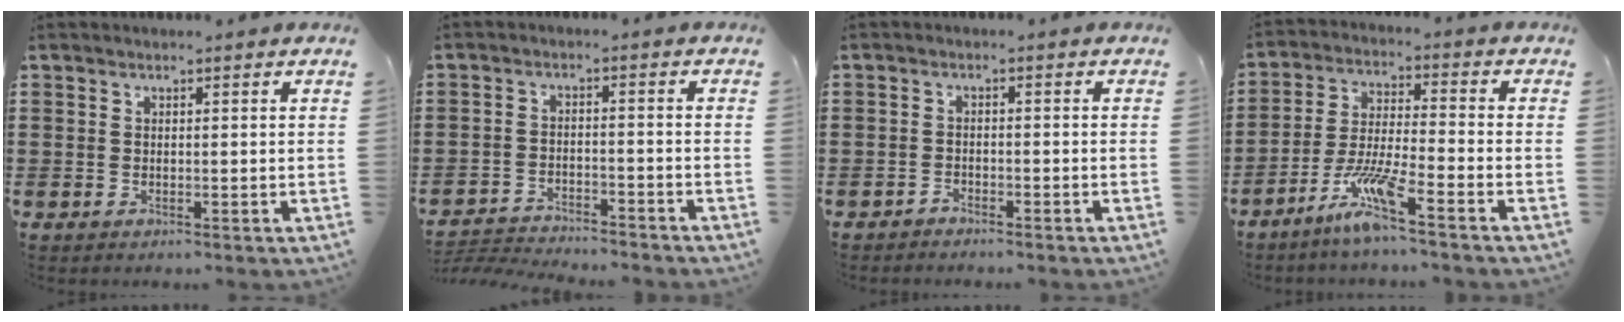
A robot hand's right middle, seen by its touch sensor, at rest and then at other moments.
{"total": 3.5, "force": [-3.5, 0.1, 0.3], "torque": [-0.017, -0.002, -0.076]}
{"total": 1.4, "force": [-1.4, 0.1, 0.1], "torque": [-0.008, -0.001, -0.029]}
{"total": 7.9, "force": [-5.7, 0.4, 5.4], "torque": [-0.123, -0.015, -0.112]}